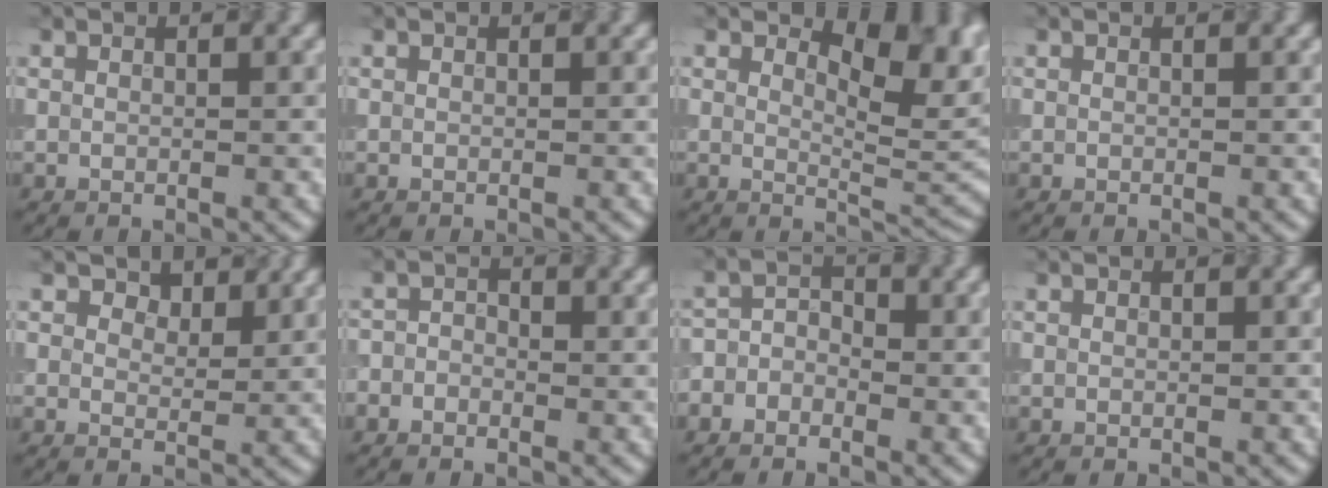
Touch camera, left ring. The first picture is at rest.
{"total": 0.0}
{"total": 4.9, "force": [2.6, 2.0, 3.6], "torque": [-0.054, -0.010, 0.035]}
{"total": 0.0}
{"total": 2.6, "force": [2.0, 1.4, 0.9], "torque": [-0.020, -0.014, 0.028]}
{"total": 1.3, "force": [-0.8, 1.1, 0.4], "torque": [0.004, 0.002, -0.023]}
{"total": 2.6, "force": [-1.3, 2.1, 0.9], "torque": [0.003, 0.012, -0.036]}
{"total": 0.0}